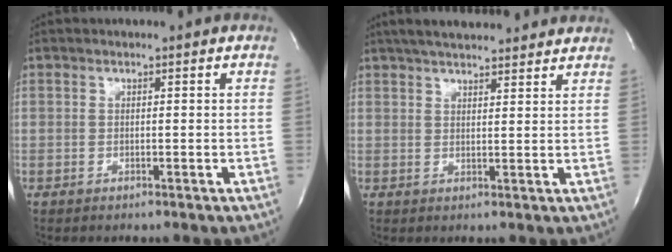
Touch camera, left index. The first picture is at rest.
{"total": 13.4, "force": [11.8, 2.7, 5.8], "torque": [-0.086, 0.039, 0.162]}